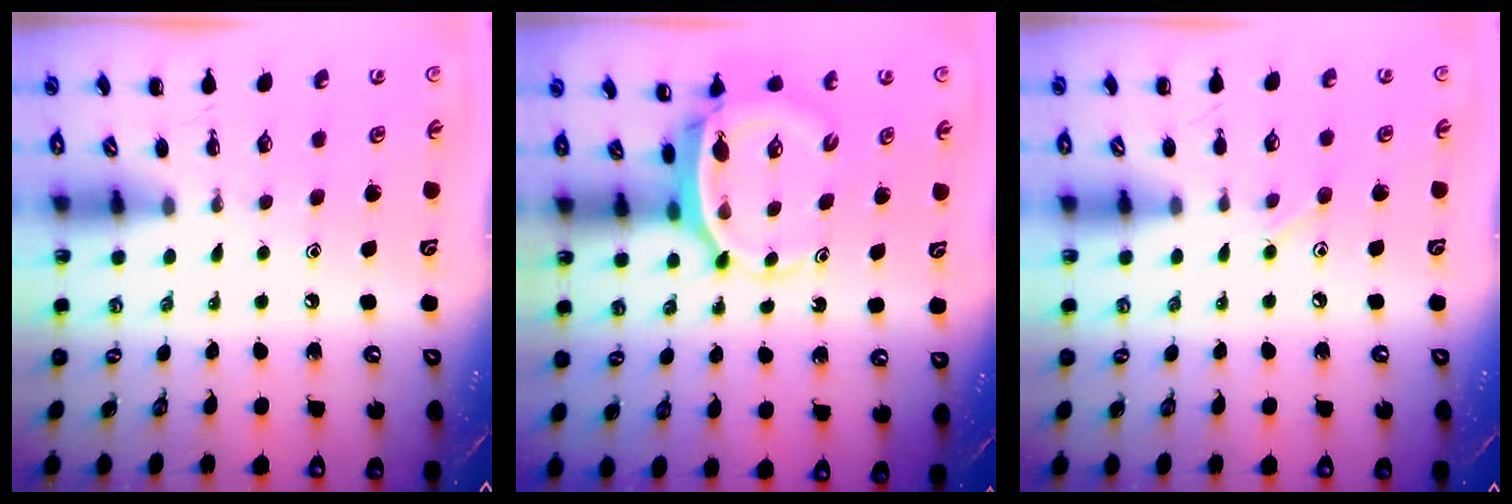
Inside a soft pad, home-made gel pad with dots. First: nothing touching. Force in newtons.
{"total": 6.4, "press": 6.4, "slide": 0.6}
{"total": 4.8, "press": 4.5, "slide": 1.5}